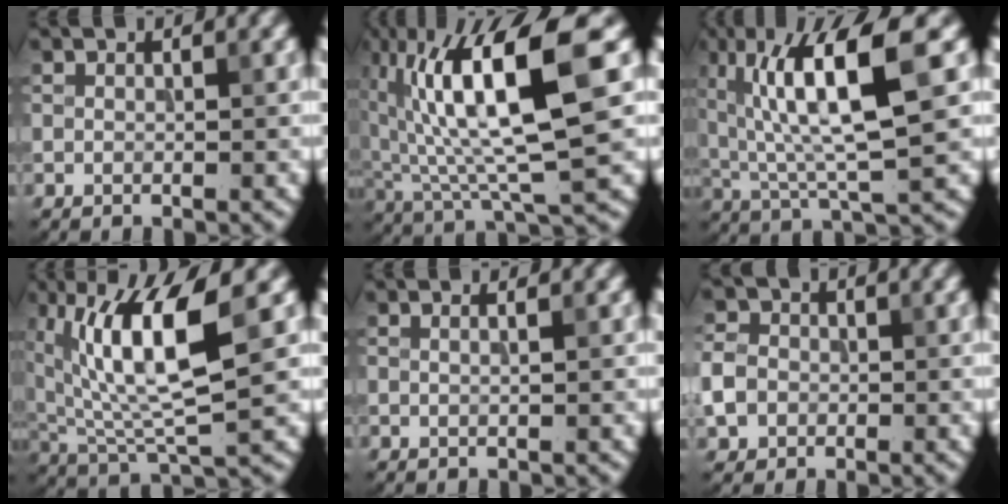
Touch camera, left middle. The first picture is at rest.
{"total": 12.3, "force": [3.0, 2.9, 11.5], "torque": [-0.207, 0.009, 0.059]}
{"total": 9.7, "force": [2.8, 2.0, 9.0], "torque": [-0.154, 0.003, 0.055]}
{"total": 9.9, "force": [2.9, 2.8, 9.0], "torque": [-0.172, -0.001, 0.056]}
{"total": 1.6, "force": [0.8, 0.8, 1.2], "torque": [0.001, -0.002, -0.008]}
{"total": 3.2, "force": [-0.7, 2.8, 1.4], "torque": [-0.027, 0.000, -0.017]}